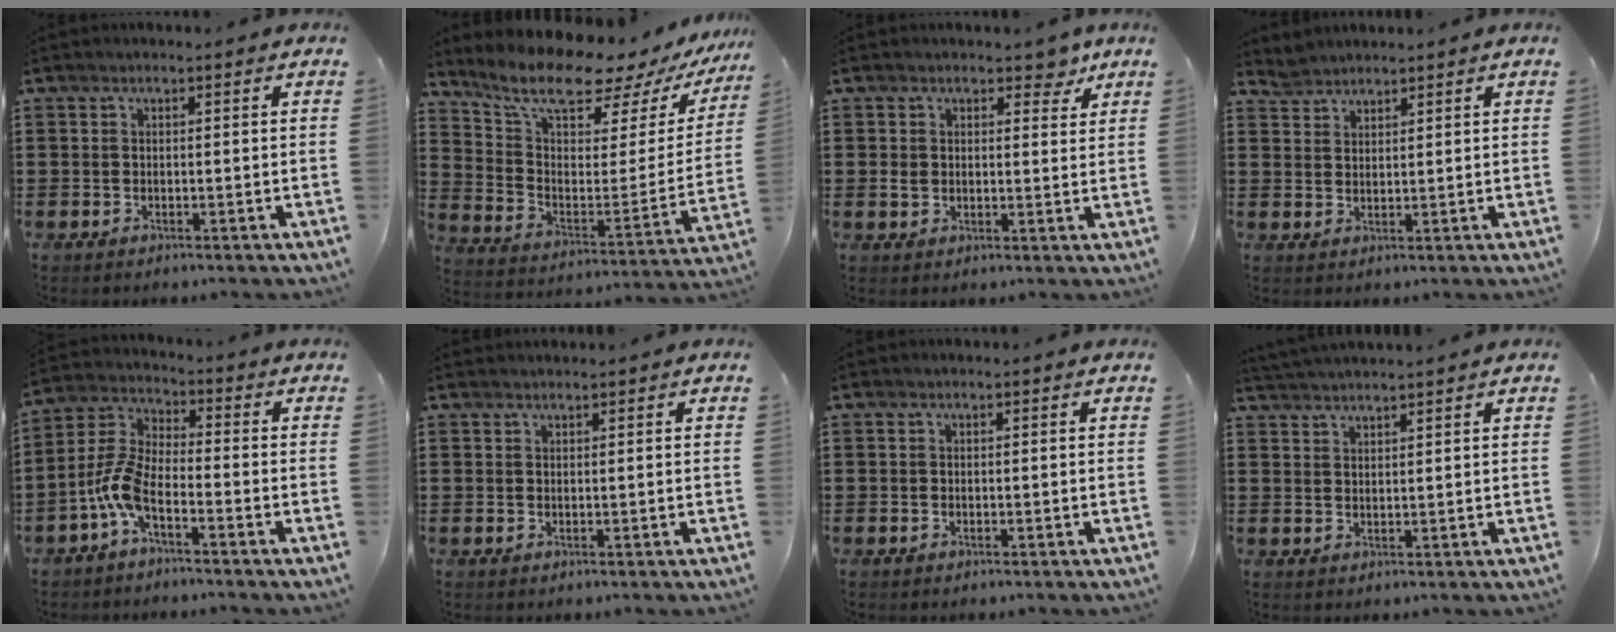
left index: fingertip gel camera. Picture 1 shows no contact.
{"total": 10.6, "force": [9.1, 2.4, 5.0], "torque": [-0.119, -0.071, 0.149]}
{"total": 4.3, "force": [2.2, 3.2, 1.9], "torque": [-0.029, 0.002, 0.033]}
{"total": 2.4, "force": [2.3, 0.4, -0.3], "torque": [-0.001, 0.001, 0.048]}
{"total": 7.1, "force": [-4.0, 2.3, 5.4], "torque": [-0.152, -0.014, -0.088]}
{"total": 0.7, "force": [0.7, 0.0, 0.1], "torque": [-0.004, -0.001, 0.015]}
{"total": 0.0}
{"total": 2.2, "force": [2.2, -0.4, 0.1], "torque": [-0.008, -0.002, 0.043]}